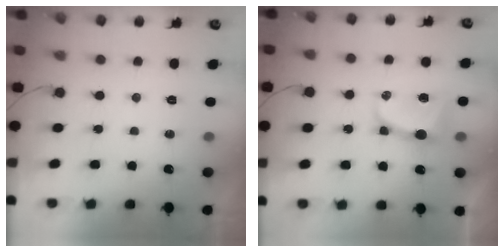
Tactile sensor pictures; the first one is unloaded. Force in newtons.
{"total": 8.6, "press": 8.6, "slide": 1.0}